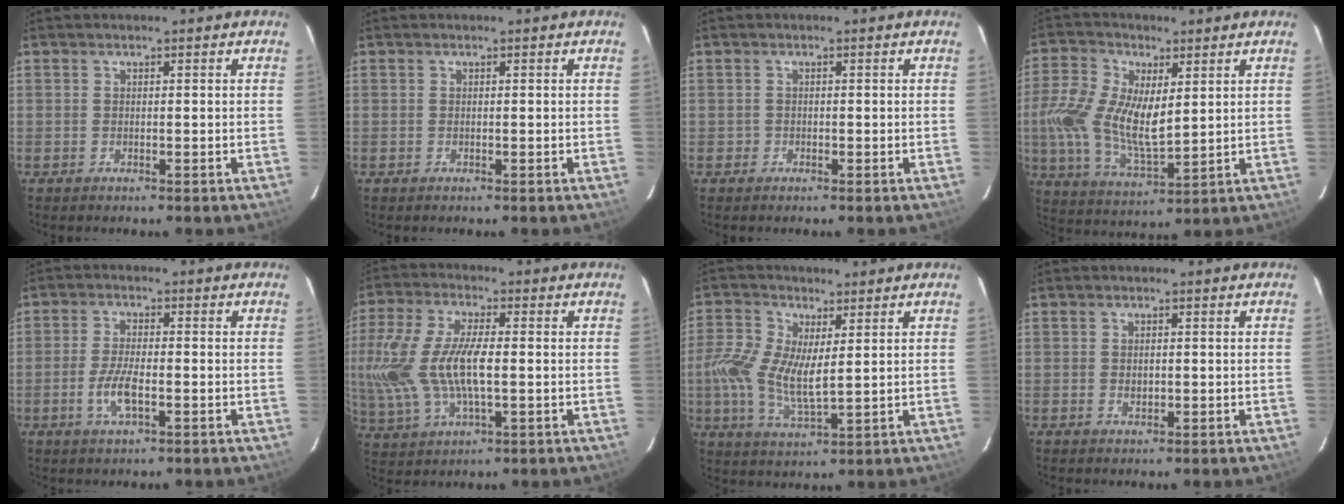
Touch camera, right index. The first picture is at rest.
{"total": 0.0}
{"total": 1.0, "force": [-0.4, 0.9, -0.1], "torque": [0.002, 0.003, -0.007]}
{"total": 13.9, "force": [1.8, 7.0, 11.9], "torque": [-0.254, 0.000, 0.039]}
{"total": 5.6, "force": [-1.9, 1.9, 4.9], "torque": [-0.106, -0.004, -0.038]}
{"total": 16.6, "force": [-0.4, 7.2, 15.0], "torque": [-0.324, -0.002, 0.000]}
{"total": 9.6, "force": [0.9, 4.3, 8.5], "torque": [-0.189, -0.001, 0.015]}
{"total": 1.4, "force": [-0.2, 1.1, 0.9], "torque": [-0.013, 0.000, -0.001]}